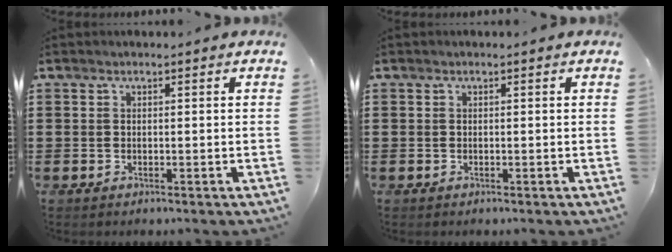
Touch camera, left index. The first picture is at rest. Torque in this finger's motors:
{"motor_torque": [0.00, 0.00, 0.00, 0.00]}